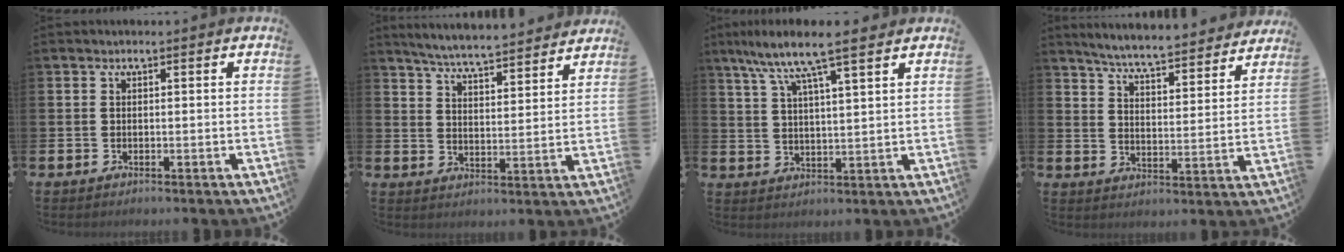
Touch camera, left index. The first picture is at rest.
{"total": 5.8, "force": [5.7, -0.1, 0.9], "torque": [-0.046, -0.040, 0.101]}
{"total": 8.0, "force": [6.6, 0.6, 4.6], "torque": [-0.108, -0.023, 0.115]}
{"total": 6.2, "force": [6.0, 0.1, 1.5], "torque": [-0.051, -0.048, 0.101]}